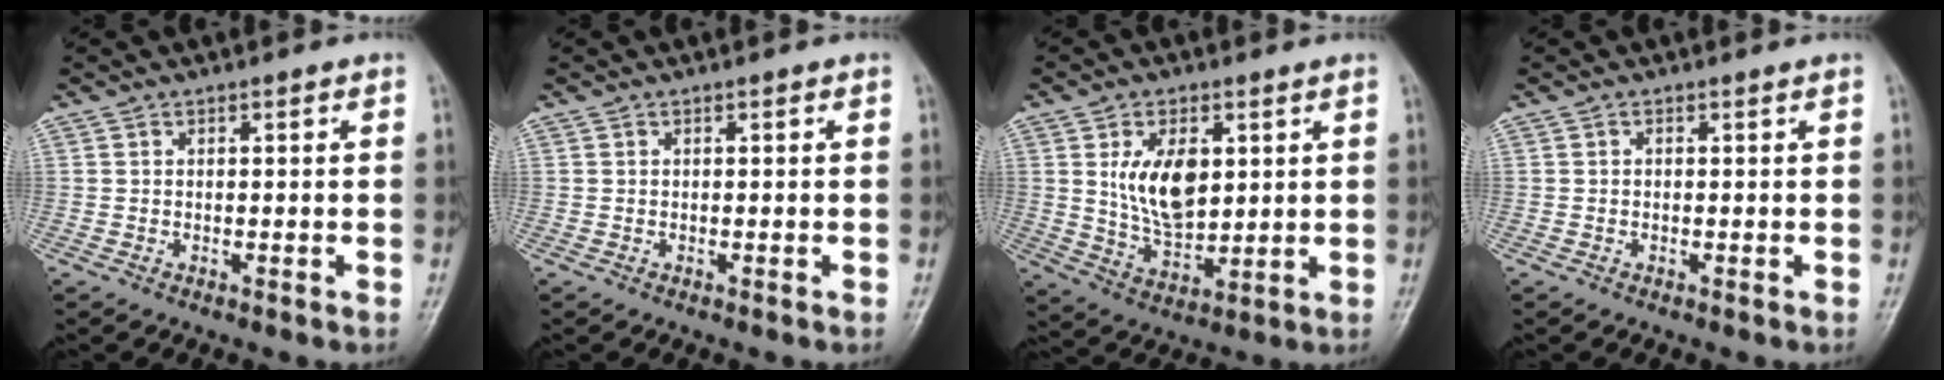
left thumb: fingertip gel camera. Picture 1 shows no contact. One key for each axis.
{"total": 0.0}
{"total": 10.8, "fx": 2.7, "fy": 6.0, "fz": 8.5, "tx": -0.130, "ty": -0.021, "tz": 0.060}
{"total": 0.0}